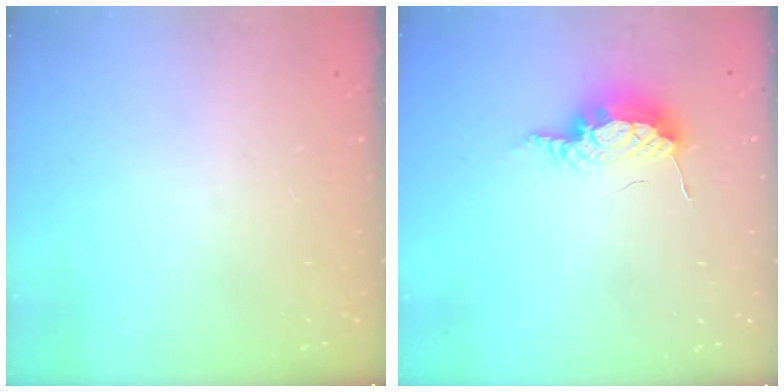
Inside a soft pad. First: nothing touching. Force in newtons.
{"total": 8.1, "press": 8.1, "slide": 0.1}